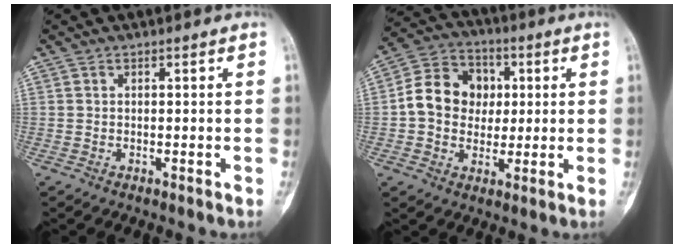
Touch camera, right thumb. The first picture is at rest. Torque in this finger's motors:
{"motor_torque": [0.77, 0.96, 1.28, 0.00, 0.20]}